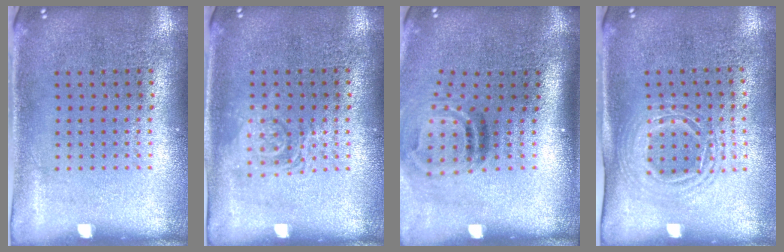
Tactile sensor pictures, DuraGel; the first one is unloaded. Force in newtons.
{"total": 1.1, "press": 1.1, "slide": 0.2}
{"total": 2.1, "press": 1.3, "slide": 1.7}
{"total": 1.5, "press": 1.3, "slide": 0.9}